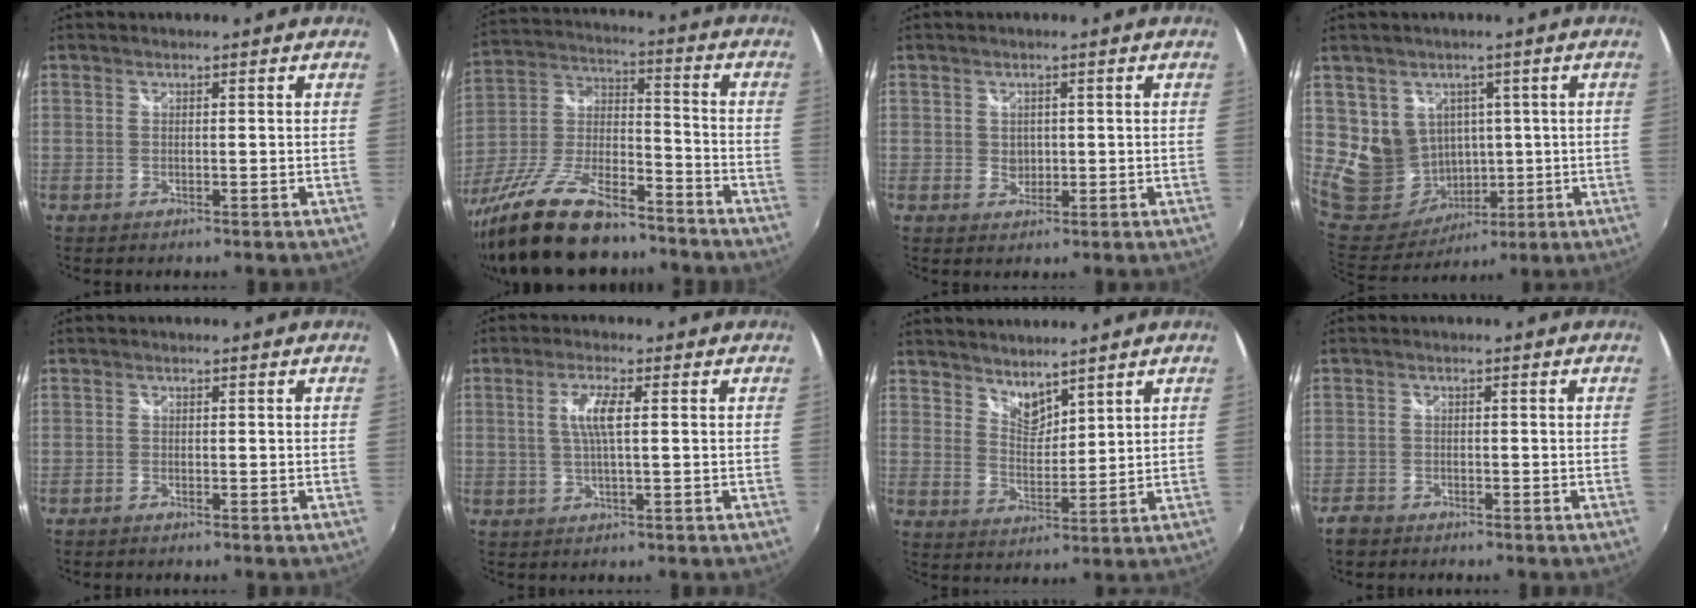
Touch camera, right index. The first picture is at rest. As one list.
[{"total": 21.0, "force": [-15.7, 7.3, 12.0], "torque": [-0.244, -0.016, -0.266]}, {"total": 2.1, "force": [0.2, 1.9, 0.8], "torque": [-0.009, 0.002, 0.004]}, {"total": 12.5, "force": [2.7, 11.5, 4.0], "torque": [-0.114, 0.006, 0.078]}, {"total": 0.6, "force": [-0.6, 0.2, 0.1], "torque": [-0.005, -0.003, -0.014]}, {"total": 4.5, "force": [0.6, 0.5, 4.5], "torque": [-0.087, 0.000, 0.013]}, {"total": 5.2, "force": [4.7, 1.7, 1.5], "torque": [-0.015, -0.004, 0.086]}, {"total": 2.9, "force": [-2.4, 1.6, 0.6], "torque": [-0.023, -0.002, -0.047]}]